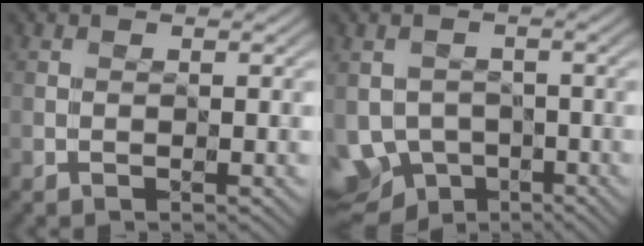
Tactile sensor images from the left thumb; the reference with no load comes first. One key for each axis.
{"total": 7.1, "fx": -4.3, "fy": 5.2, "fz": 2.1, "tx": -0.047, "ty": -0.016, "tz": -0.068}